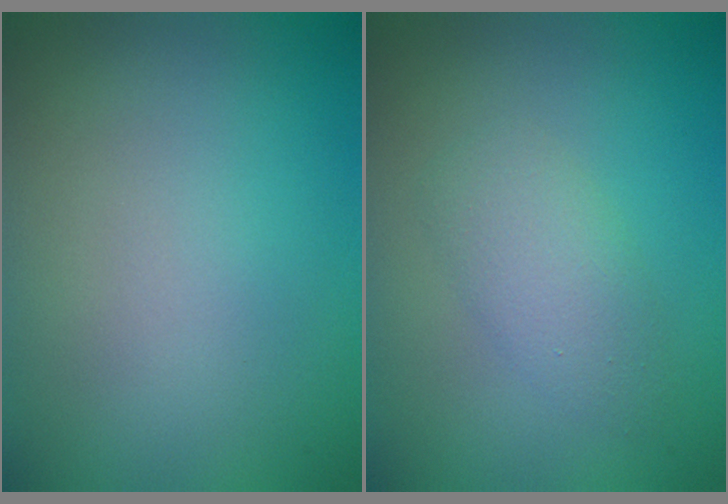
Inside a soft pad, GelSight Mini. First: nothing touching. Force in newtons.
{"total": 2.7, "press": 2.7, "slide": 0.1}